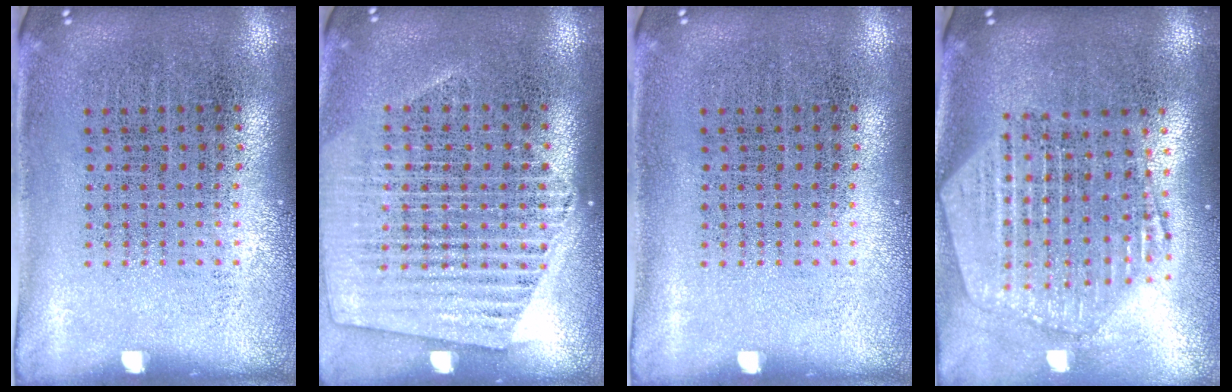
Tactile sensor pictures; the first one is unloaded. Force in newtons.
{"total": 1.5, "press": 1.4, "slide": 0.4}
{"total": 0.0}
{"total": 2.5, "press": 2.1, "slide": 1.3}